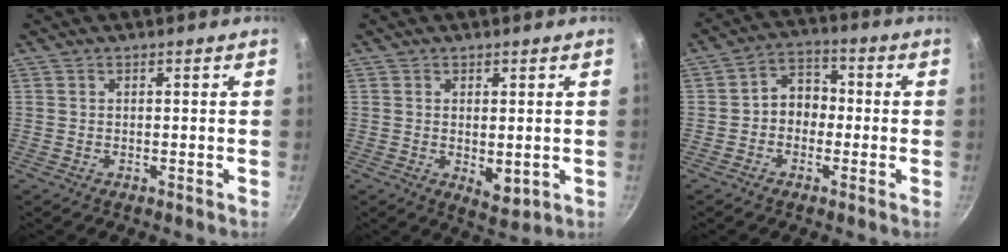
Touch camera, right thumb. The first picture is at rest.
{"total": 4.4, "force": [-0.1, 2.3, 3.8], "torque": [-0.055, -0.015, 0.004]}
{"total": 6.3, "force": [-1.0, 5.1, 3.5], "torque": [-0.015, 0.025, -0.030]}